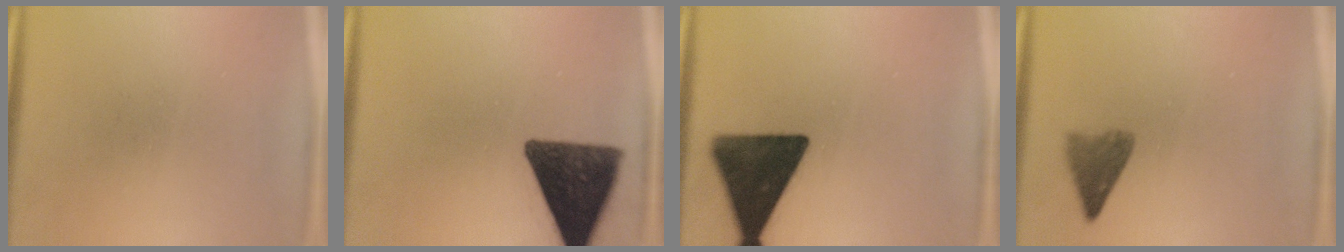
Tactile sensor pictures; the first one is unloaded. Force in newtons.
{"total": 13.8}
{"total": 16.5}
{"total": 3.8}